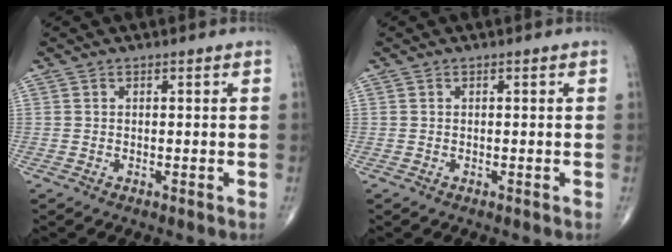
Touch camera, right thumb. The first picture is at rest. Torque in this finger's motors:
{"motor_torque": [-0.04, 0.04, 0.00, 0.01, 0.01]}